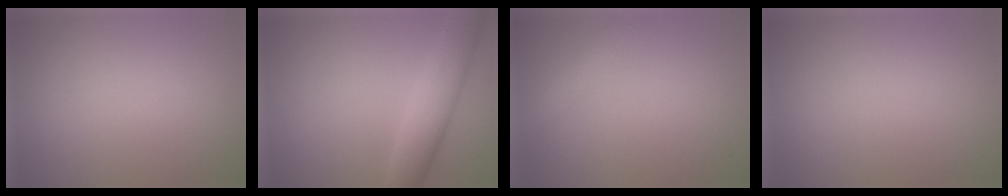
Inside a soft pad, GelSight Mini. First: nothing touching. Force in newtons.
{"total": 4.9, "press": 4.9, "slide": 0.2}
{"total": 2.5, "press": 2.5, "slide": 0.1}
{"total": 0.0}